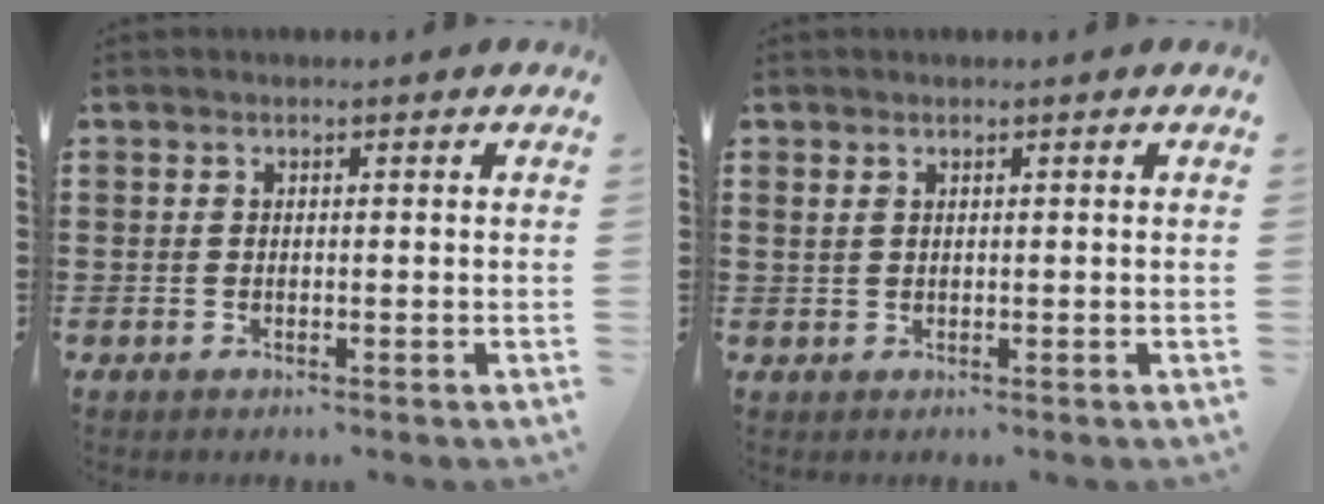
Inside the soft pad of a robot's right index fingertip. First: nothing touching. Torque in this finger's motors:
{"motor_torque": [0.05, 0.04, 0.06, 0.00]}